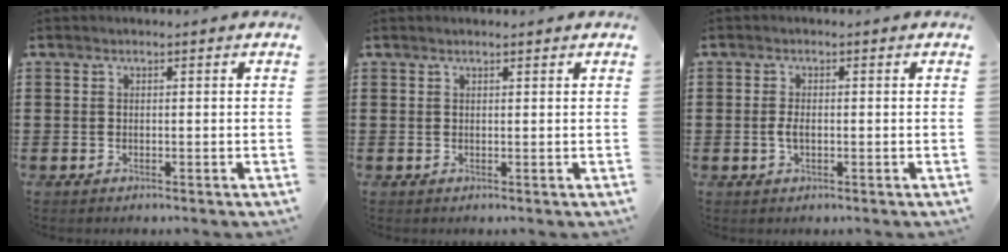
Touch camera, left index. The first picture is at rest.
{"total": 0.7, "force": [0.6, 0.1, 0.4], "torque": [-0.008, 0.001, 0.012]}
{"total": 2.1, "force": [-0.2, 0.9, 1.8], "torque": [-0.051, -0.005, -0.009]}